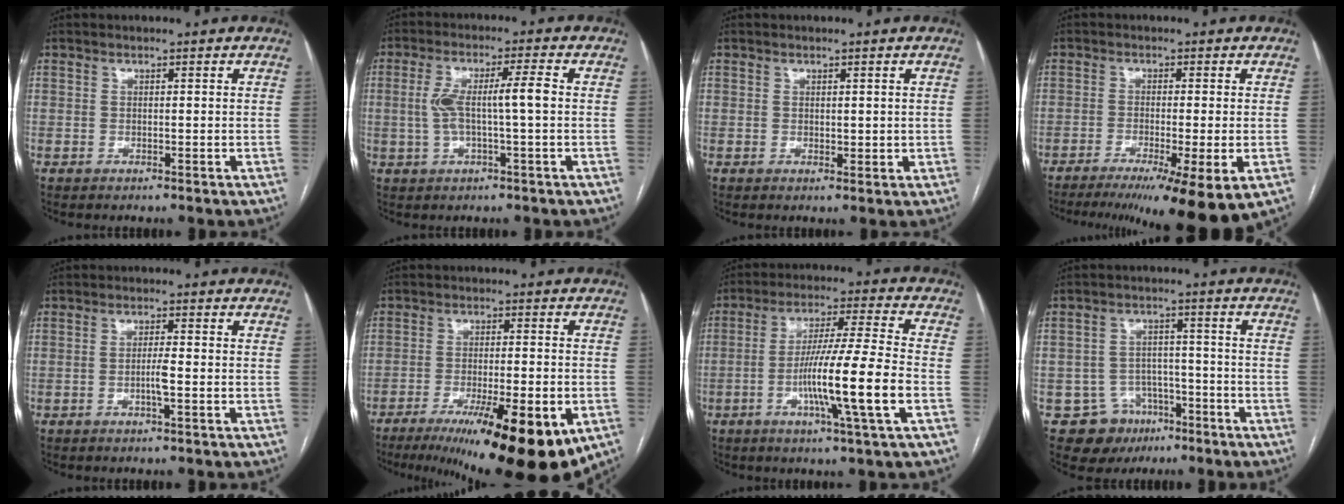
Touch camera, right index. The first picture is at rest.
{"total": 7.1, "force": [0.1, 0.6, 7.1], "torque": [-0.142, 0.018, 0.002]}
{"total": 1.6, "force": [0.4, 1.1, 1.0], "torque": [-0.012, -0.006, 0.010]}
{"total": 14.4, "force": [-9.7, 0.3, 10.6], "torque": [-0.125, -0.030, -0.147]}
{"total": 2.5, "force": [-0.7, 0.1, 2.4], "torque": [-0.047, -0.001, -0.014]}
{"total": 18.6, "force": [-9.8, 3.3, 15.4], "torque": [-0.186, -0.030, -0.148]}
{"total": 13.7, "force": [-3.8, -1.2, 13.1], "torque": [-0.236, -0.008, -0.074]}
{"total": 8.3, "force": [-4.5, 6.9, 1.1], "torque": [-0.013, 0.014, -0.057]}